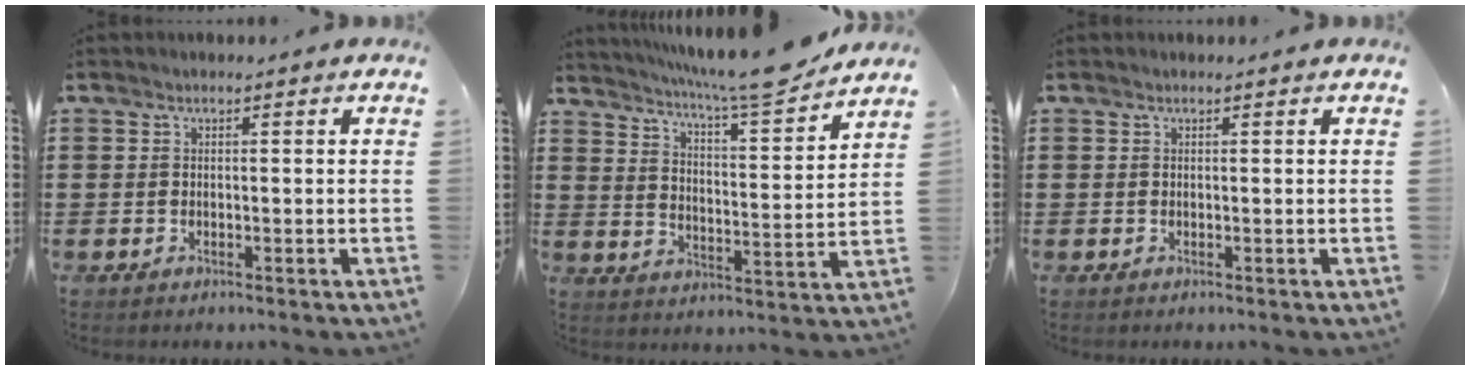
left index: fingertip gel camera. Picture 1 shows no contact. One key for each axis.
{"total": 9.2, "fx": 8.4, "fy": -0.3, "fz": 3.7, "tx": -0.077, "ty": -0.052, "tz": 0.139}
{"total": 0.0}